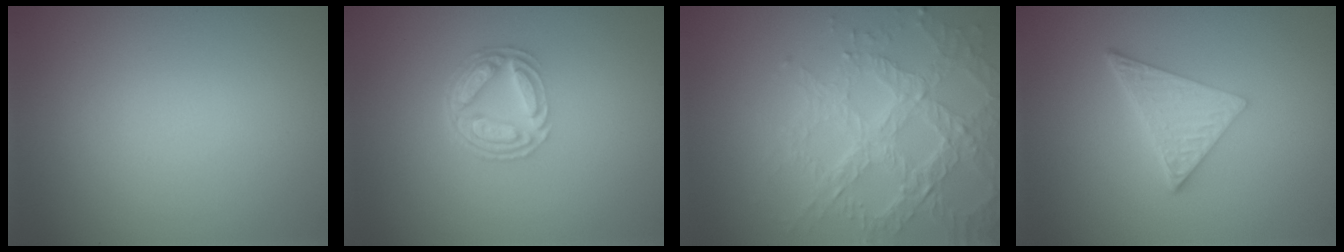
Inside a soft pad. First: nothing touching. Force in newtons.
{"total": 4.7, "press": 3.4, "slide": 3.2}
{"total": 5.8, "press": 4.8, "slide": 3.2}
{"total": 4.8, "press": 3.4, "slide": 3.4}